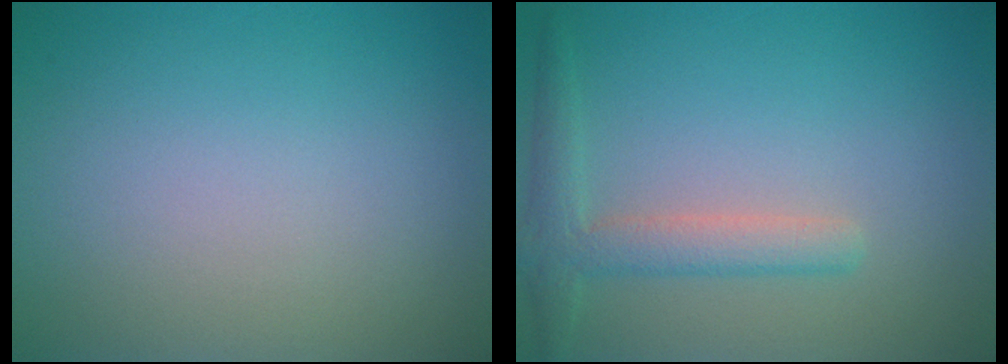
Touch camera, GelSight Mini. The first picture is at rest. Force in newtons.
{"total": 3.0, "press": 3.0, "slide": 0.1}